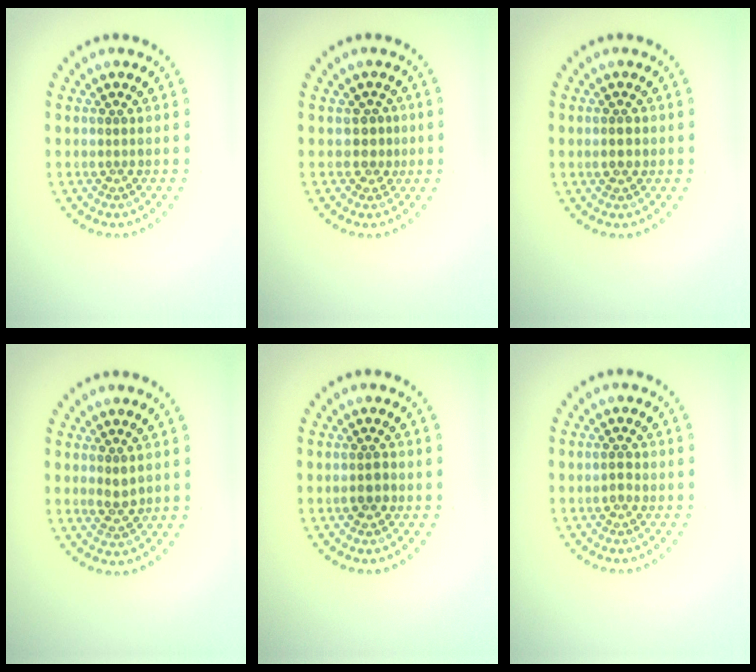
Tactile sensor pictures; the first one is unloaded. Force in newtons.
{"total": 1.7, "press": 1.3, "slide": 1.1}
{"total": 1.0, "press": 1.0, "slide": 0.0}
{"total": 1.5, "press": 1.4, "slide": 0.5}
{"total": 1.3, "press": 1.2, "slide": 0.5}
{"total": 0.9, "press": 0.9, "slide": 0.1}